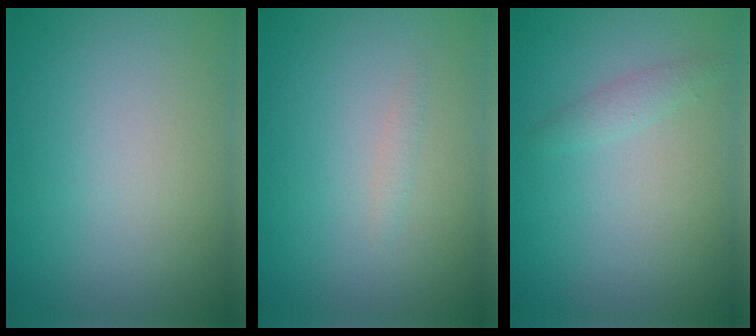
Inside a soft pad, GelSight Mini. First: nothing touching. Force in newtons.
{"total": 0.5, "press": 0.5, "slide": 0.0}
{"total": 1.1, "press": 1.1, "slide": 0.0}